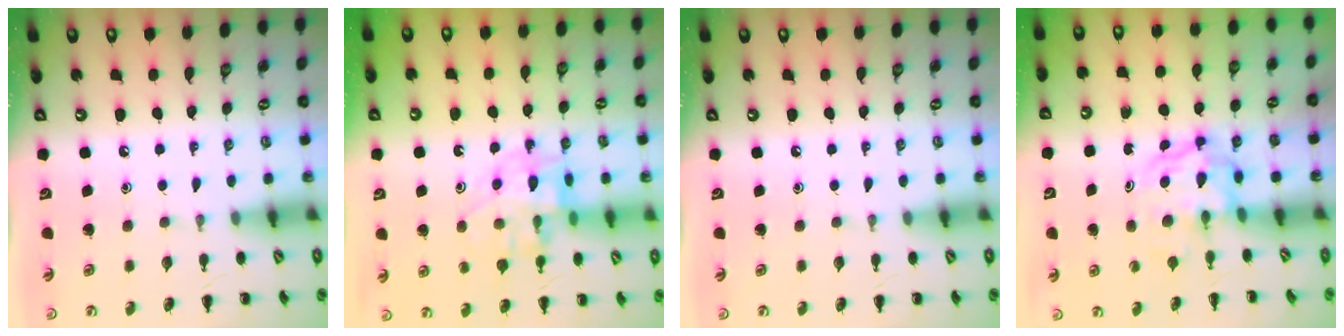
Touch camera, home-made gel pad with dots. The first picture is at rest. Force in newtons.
{"total": 13.2, "press": 12.9, "slide": 2.9}
{"total": 0.0}
{"total": 3.8, "press": 3.7, "slide": 0.5}